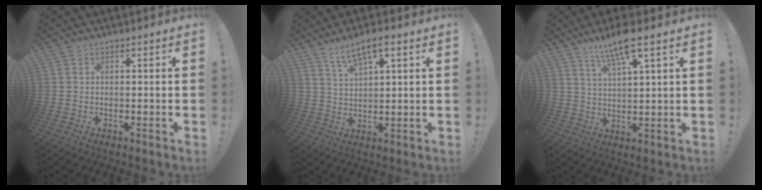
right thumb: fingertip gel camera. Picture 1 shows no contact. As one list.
[{"total": 7.2, "force": [4.7, 1.8, 5.2], "torque": [-0.088, -0.020, 0.080]}, {"total": 9.5, "force": [6.4, 1.7, 6.8], "torque": [-0.115, -0.026, 0.105]}]